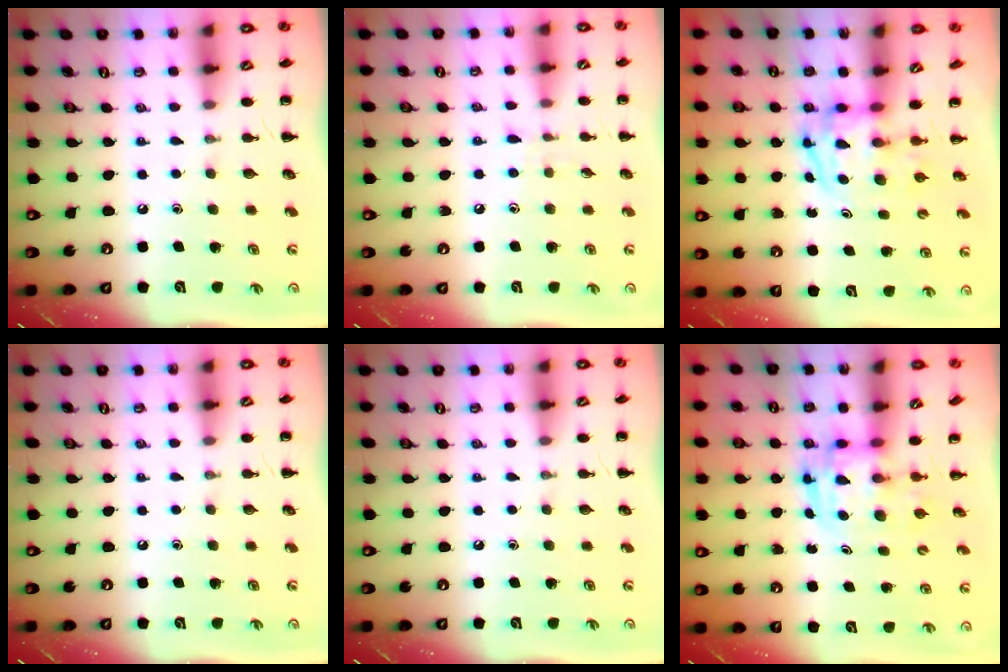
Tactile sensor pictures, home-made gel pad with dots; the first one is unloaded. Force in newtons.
{"total": 4.8, "press": 4.4, "slide": 1.8}
{"total": 4.0, "press": 3.9, "slide": 0.6}
{"total": 0.0}
{"total": 0.0}
{"total": 3.3, "press": 3.3, "slide": 0.7}